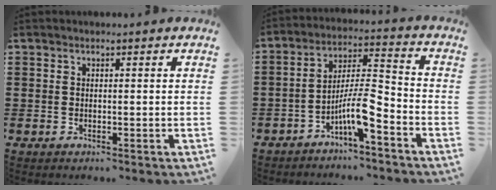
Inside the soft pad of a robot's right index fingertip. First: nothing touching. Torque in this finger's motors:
{"motor_torque": [2.14, 0.00, 0.46, 0.21]}